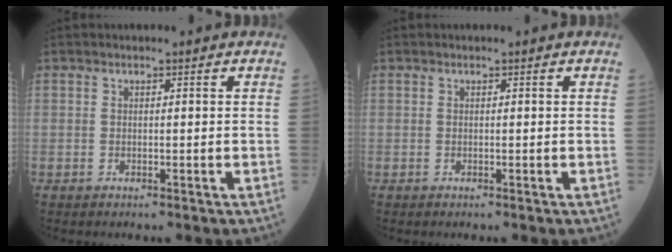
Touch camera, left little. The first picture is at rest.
{"total": 0.0}